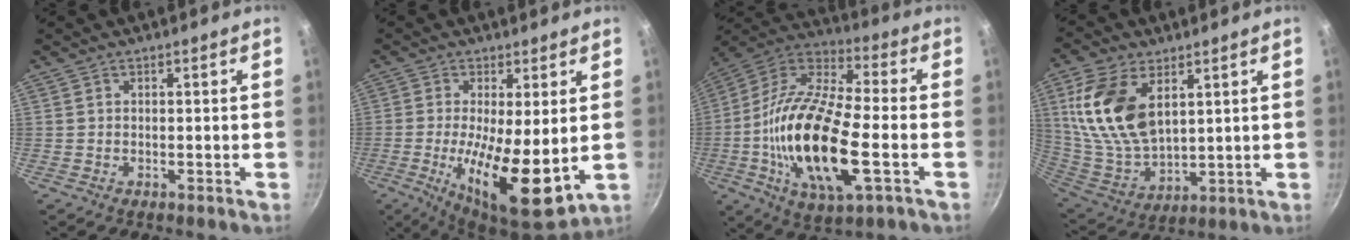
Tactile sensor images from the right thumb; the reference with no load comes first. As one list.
[{"total": 14.5, "force": [-1.1, 4.5, 13.7], "torque": [-0.232, -0.020, -0.012]}, {"total": 23.6, "force": [-4.6, 9.1, 21.3], "torque": [-0.416, 0.022, -0.100]}, {"total": 17.7, "force": [6.3, 10.2, 13.0], "torque": [-0.248, -0.032, 0.135]}]